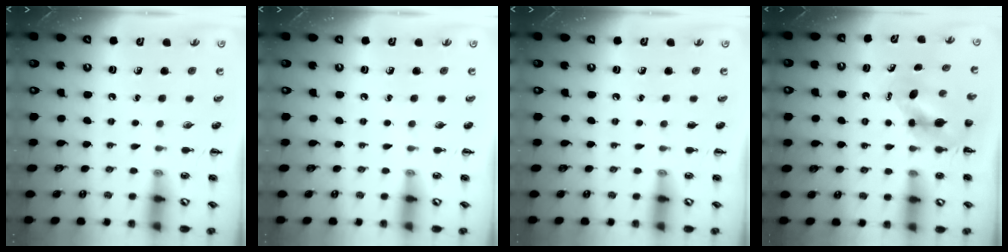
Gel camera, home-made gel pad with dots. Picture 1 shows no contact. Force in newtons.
{"total": 0.0}
{"total": 0.0}
{"total": 5.8, "press": 5.8, "slide": 0.3}